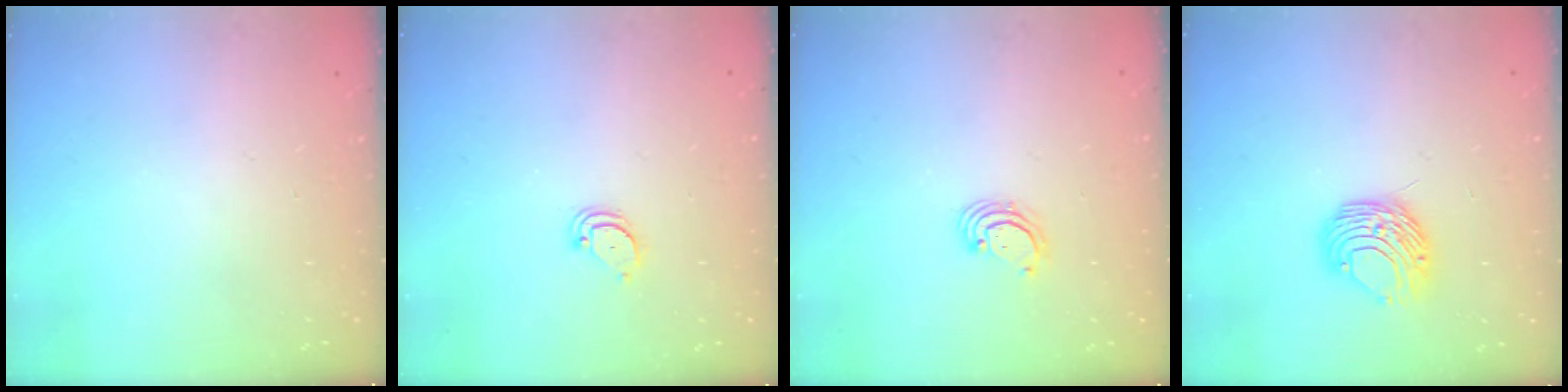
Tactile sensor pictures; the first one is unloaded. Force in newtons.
{"total": 2.1, "press": 2.1, "slide": 0.2}
{"total": 2.8, "press": 2.8, "slide": 0.3}
{"total": 8.9, "press": 8.9, "slide": 0.7}